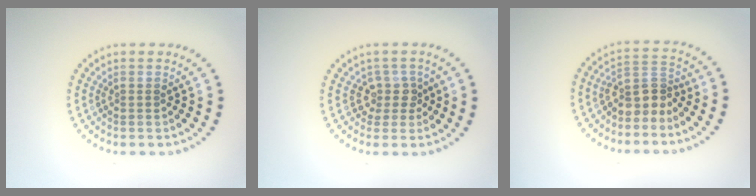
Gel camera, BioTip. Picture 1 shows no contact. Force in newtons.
{"total": 1.9, "press": 1.4, "slide": 1.3}
{"total": 2.9, "press": 2.2, "slide": 1.9}